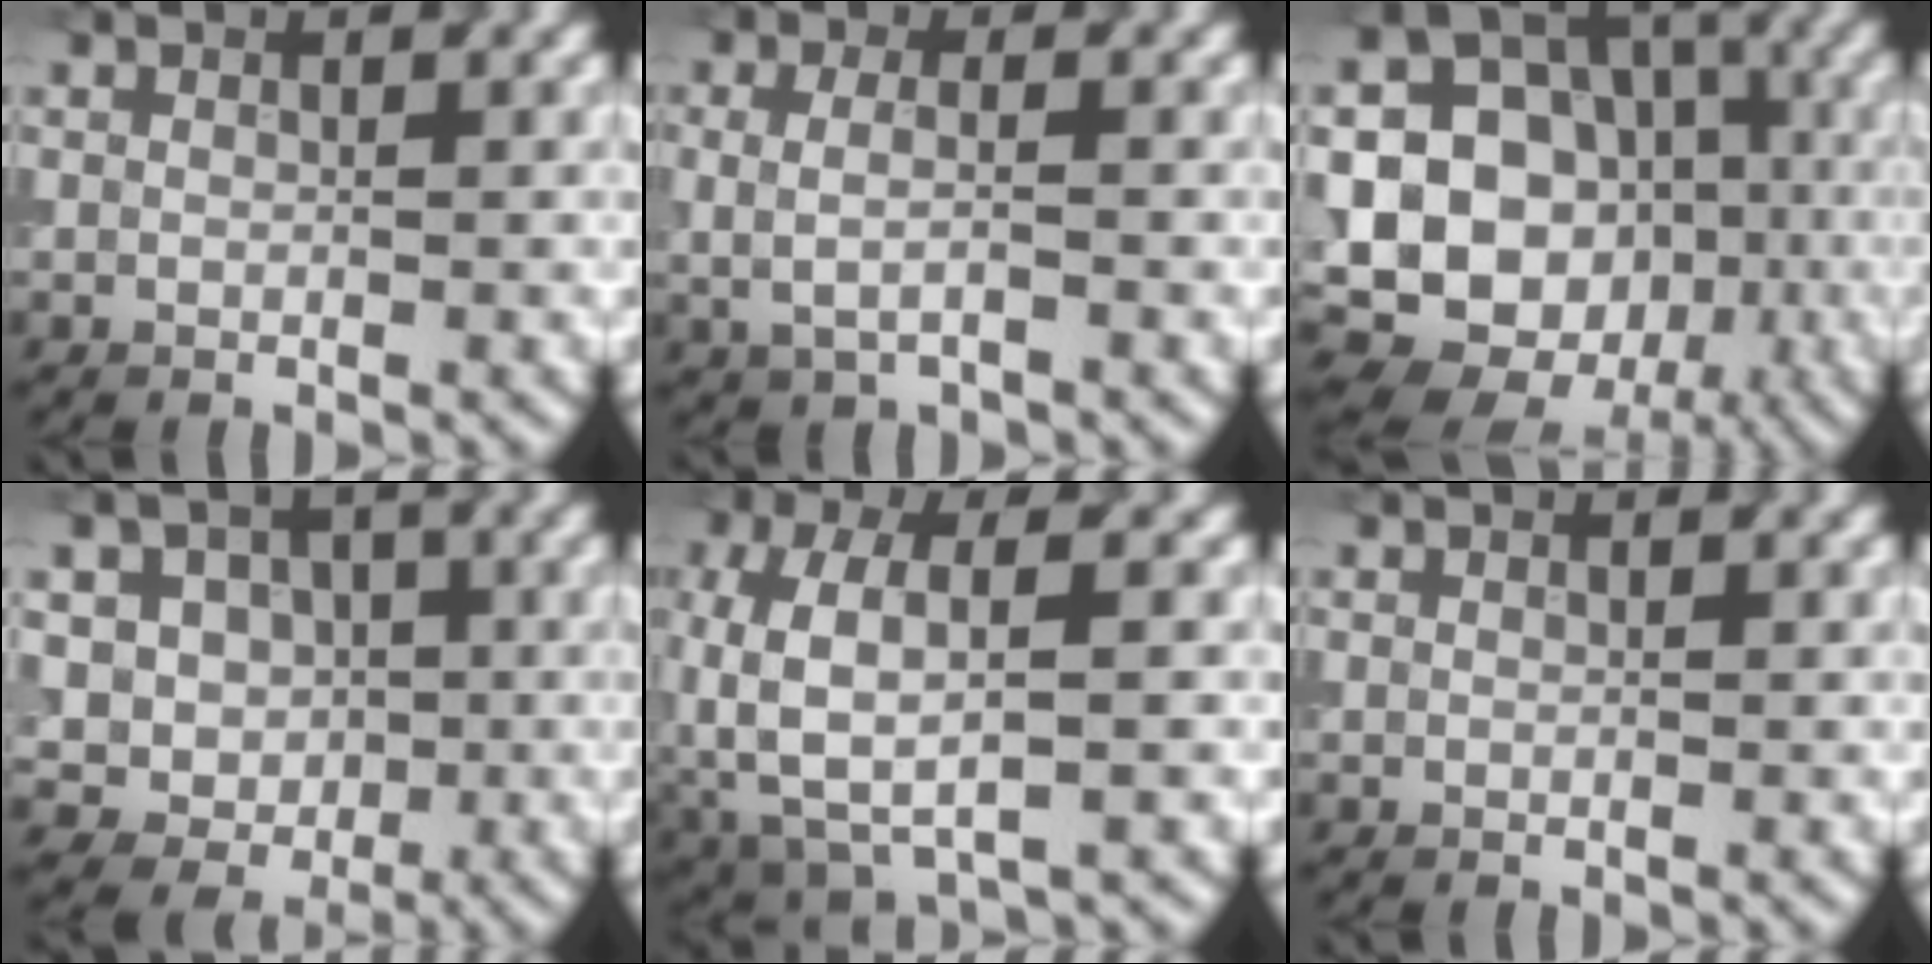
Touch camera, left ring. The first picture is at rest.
{"total": 2.1, "force": [-0.2, 0.8, 1.9], "torque": [-0.046, -0.007, -0.003]}
{"total": 18.6, "force": [-3.8, 16.0, 8.7], "torque": [-0.160, -0.013, -0.071]}
{"total": 5.4, "force": [0.3, 4.8, 2.3], "torque": [-0.018, 0.007, -0.018]}
{"total": 6.1, "force": [-0.8, 2.9, 5.3], "torque": [-0.124, 0.002, -0.014]}
{"total": 0.0}